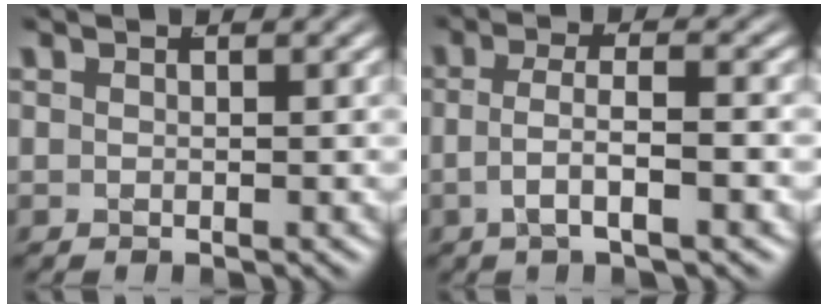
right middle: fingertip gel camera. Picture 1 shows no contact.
{"total": 3.6, "force": [-1.4, 1.2, 3.0], "torque": [-0.056, -0.009, -0.023]}